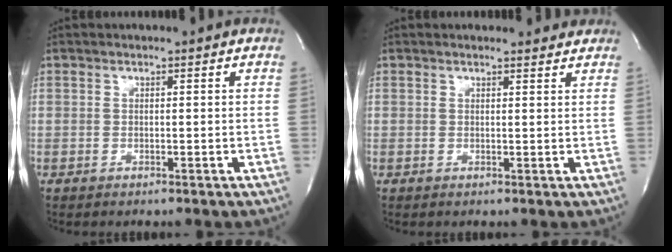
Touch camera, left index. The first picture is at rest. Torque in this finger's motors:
{"motor_torque": [0.24, -0.19, -0.03, -0.02]}